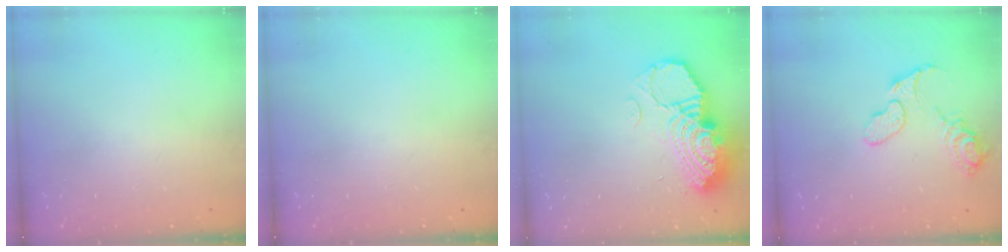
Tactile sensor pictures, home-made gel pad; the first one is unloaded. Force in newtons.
{"total": 0.0}
{"total": 16.5, "press": 16.4, "slide": 1.2}
{"total": 9.1, "press": 9.1, "slide": 0.6}